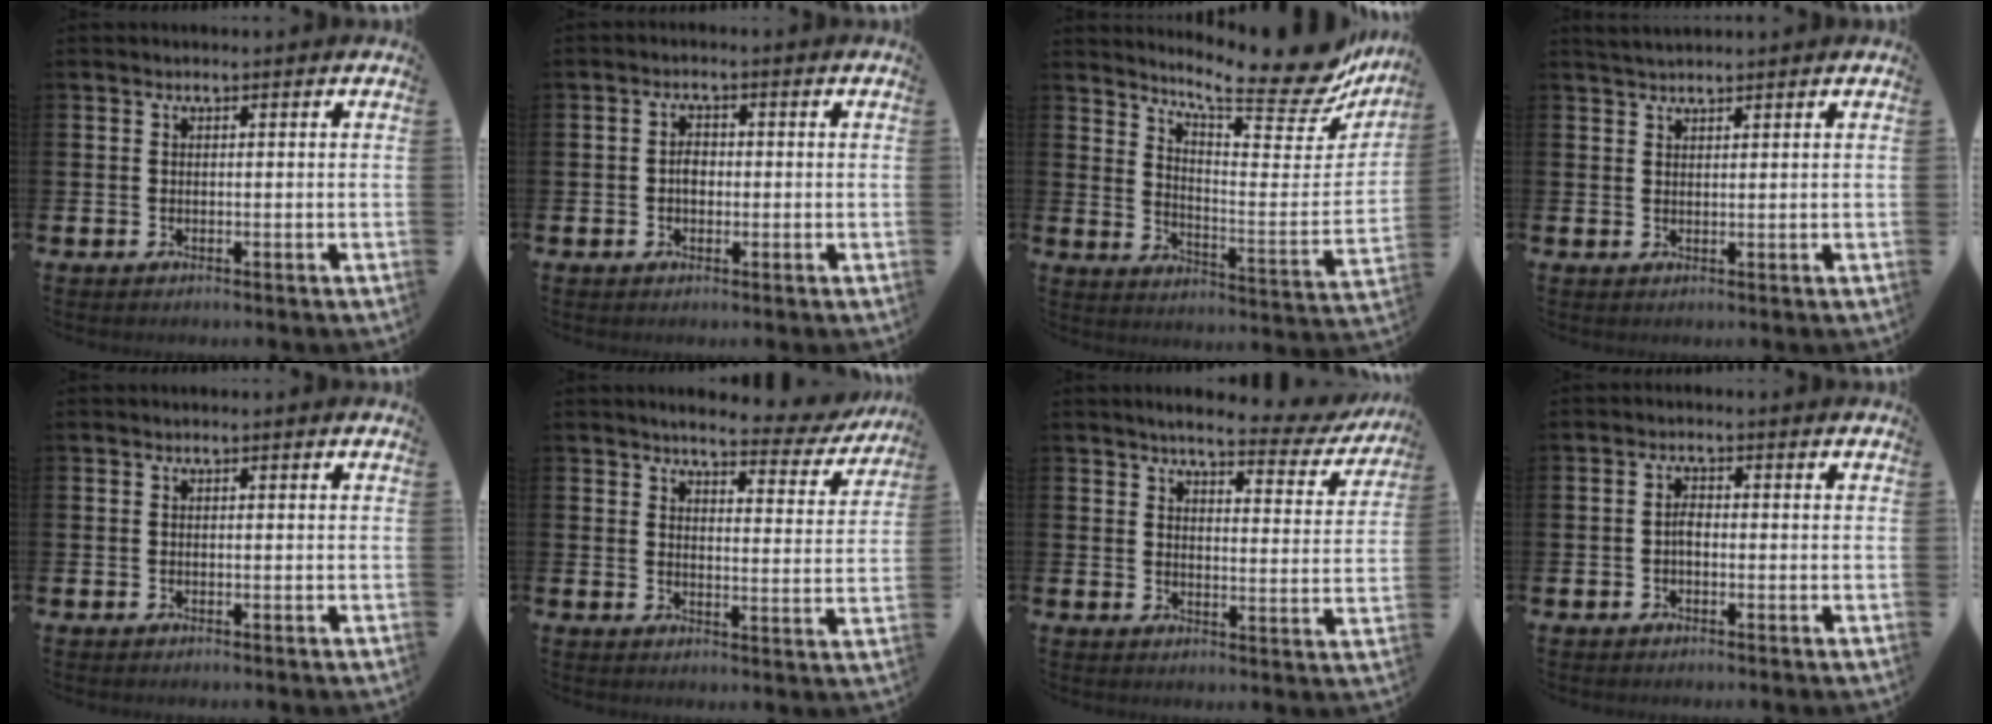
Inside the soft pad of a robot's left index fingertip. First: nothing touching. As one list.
[{"total": 2.3, "force": [-0.2, 1.6, 1.7], "torque": [-0.015, 0.000, -0.010]}, {"total": 11.9, "force": [9.9, 2.3, 6.2], "torque": [-0.100, -0.079, 0.161]}, {"total": 2.1, "force": [2.0, 0.4, 0.5], "torque": [-0.014, 0.000, 0.038]}, {"total": 0.0}, {"total": 4.3, "force": [4.0, 0.8, 1.5], "torque": [-0.036, -0.026, 0.062]}, {"total": 4.8, "force": [4.2, 1.0, 2.1], "torque": [-0.041, -0.028, 0.063]}, {"total": 1.8, "force": [-0.4, 1.0, 1.5], "torque": [-0.029, 0.004, -0.009]}]